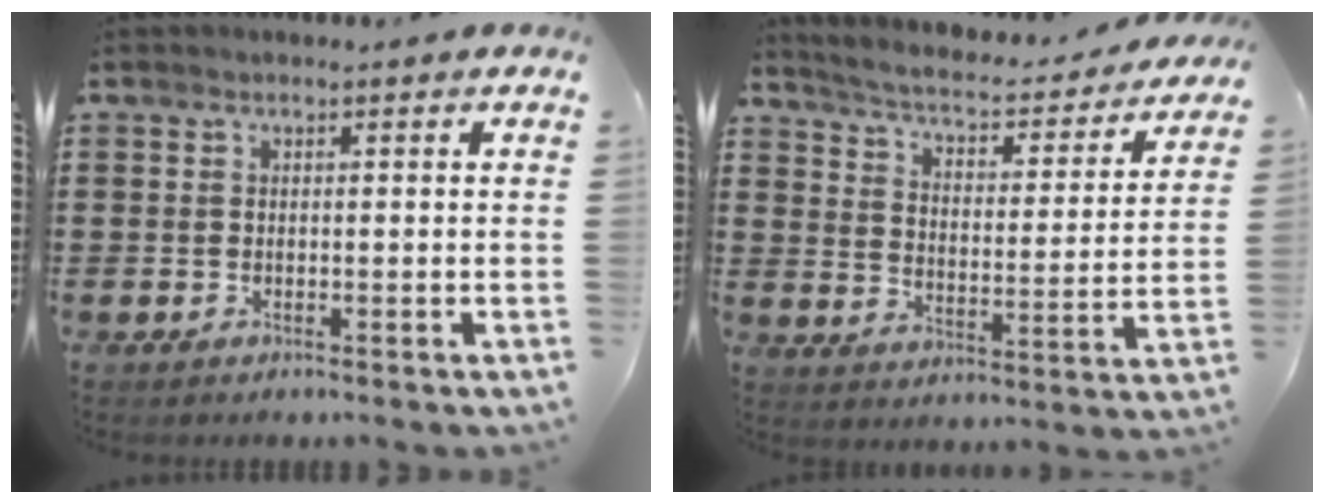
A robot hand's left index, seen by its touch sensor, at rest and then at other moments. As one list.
[{"total": 3.4, "force": [3.1, 0.2, 1.4], "torque": [-0.046, -0.032, 0.042]}]